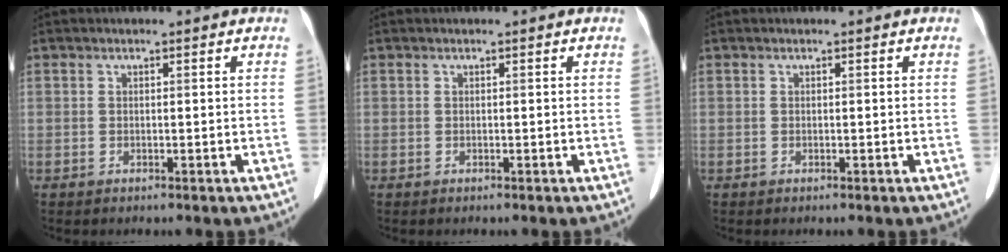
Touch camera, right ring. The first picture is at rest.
{"total": 0.0}
{"total": 0.0}